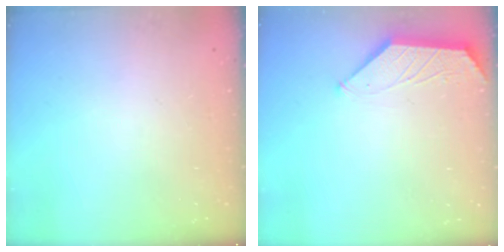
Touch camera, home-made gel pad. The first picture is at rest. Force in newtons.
{"total": 0.9, "press": 0.9, "slide": 0.2}